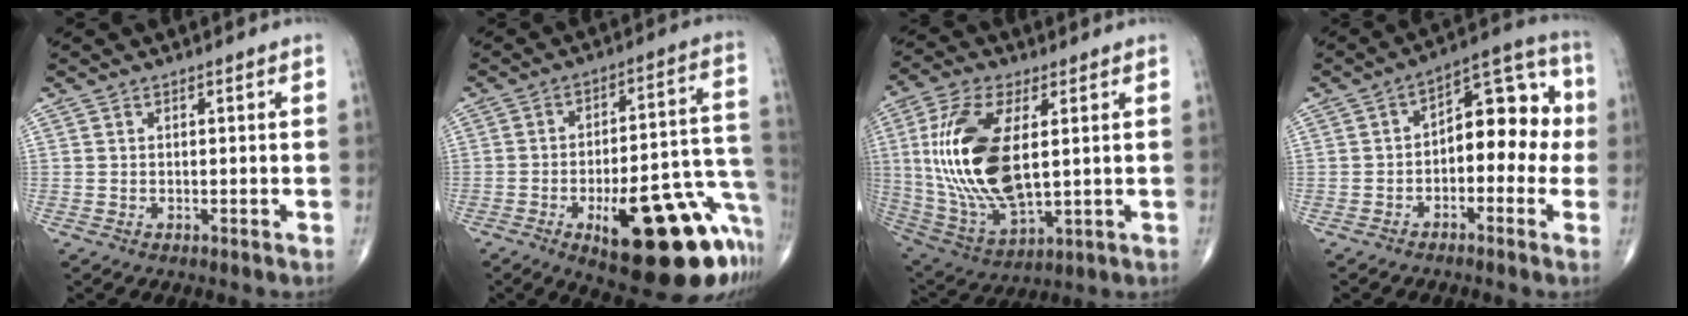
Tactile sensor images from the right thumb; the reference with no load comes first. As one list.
[{"total": 25.3, "force": [-11.1, 8.6, 21.1], "torque": [-0.199, 0.063, -0.139]}, {"total": 20.5, "force": [2.6, 9.4, 18.0], "torque": [-0.377, -0.018, 0.058]}, {"total": 12.2, "force": [-0.9, 7.1, 9.9], "torque": [-0.093, 0.049, -0.026]}]